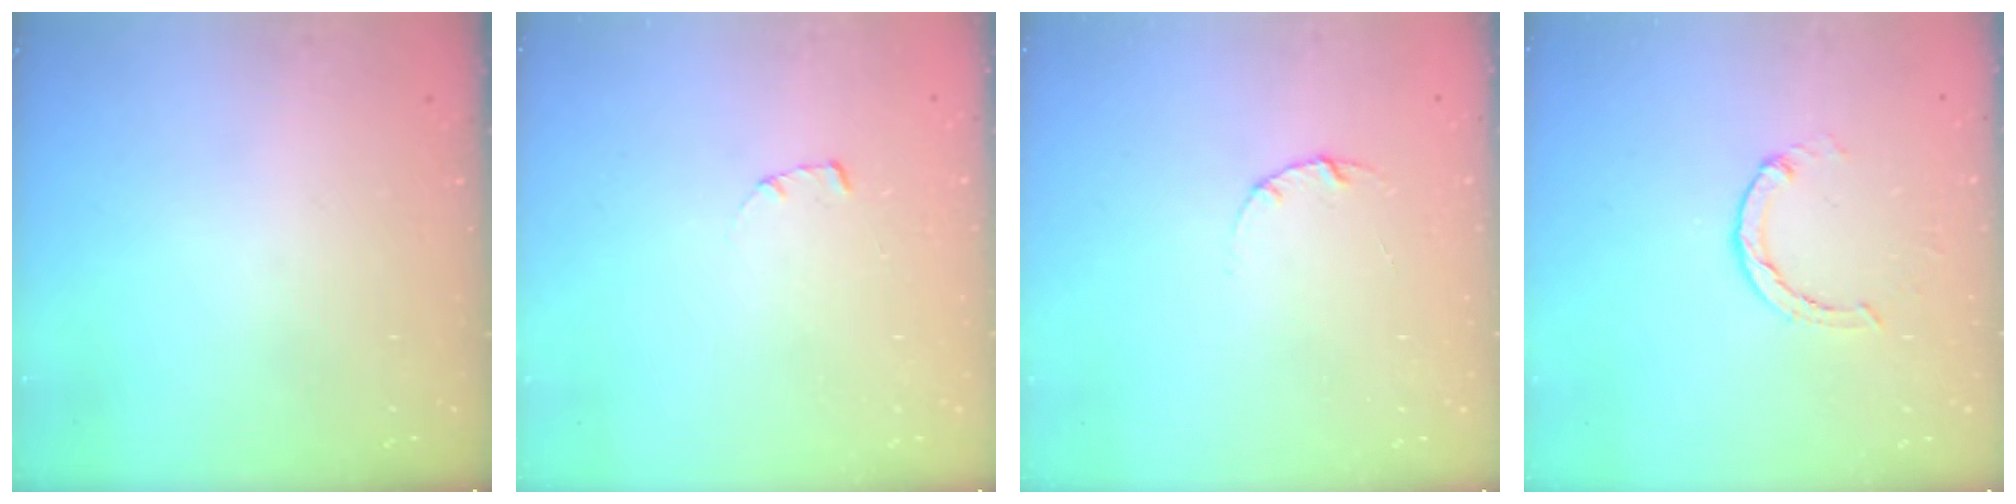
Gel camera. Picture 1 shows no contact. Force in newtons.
{"total": 1.7, "press": 1.7, "slide": 0.2}
{"total": 3.0, "press": 3.0, "slide": 0.4}
{"total": 2.0, "press": 2.0, "slide": 0.2}